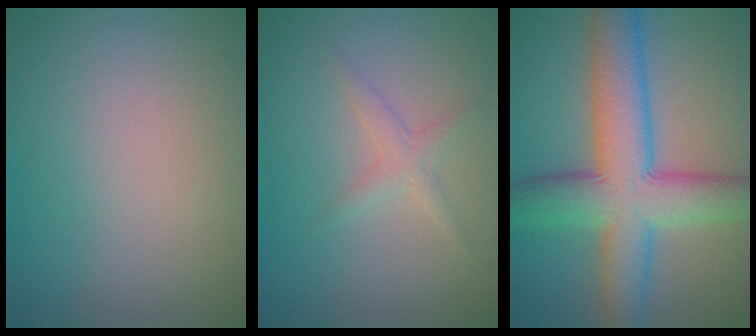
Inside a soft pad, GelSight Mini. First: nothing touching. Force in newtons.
{"total": 1.5, "press": 1.5, "slide": 0.1}
{"total": 9.3, "press": 9.3, "slide": 0.2}